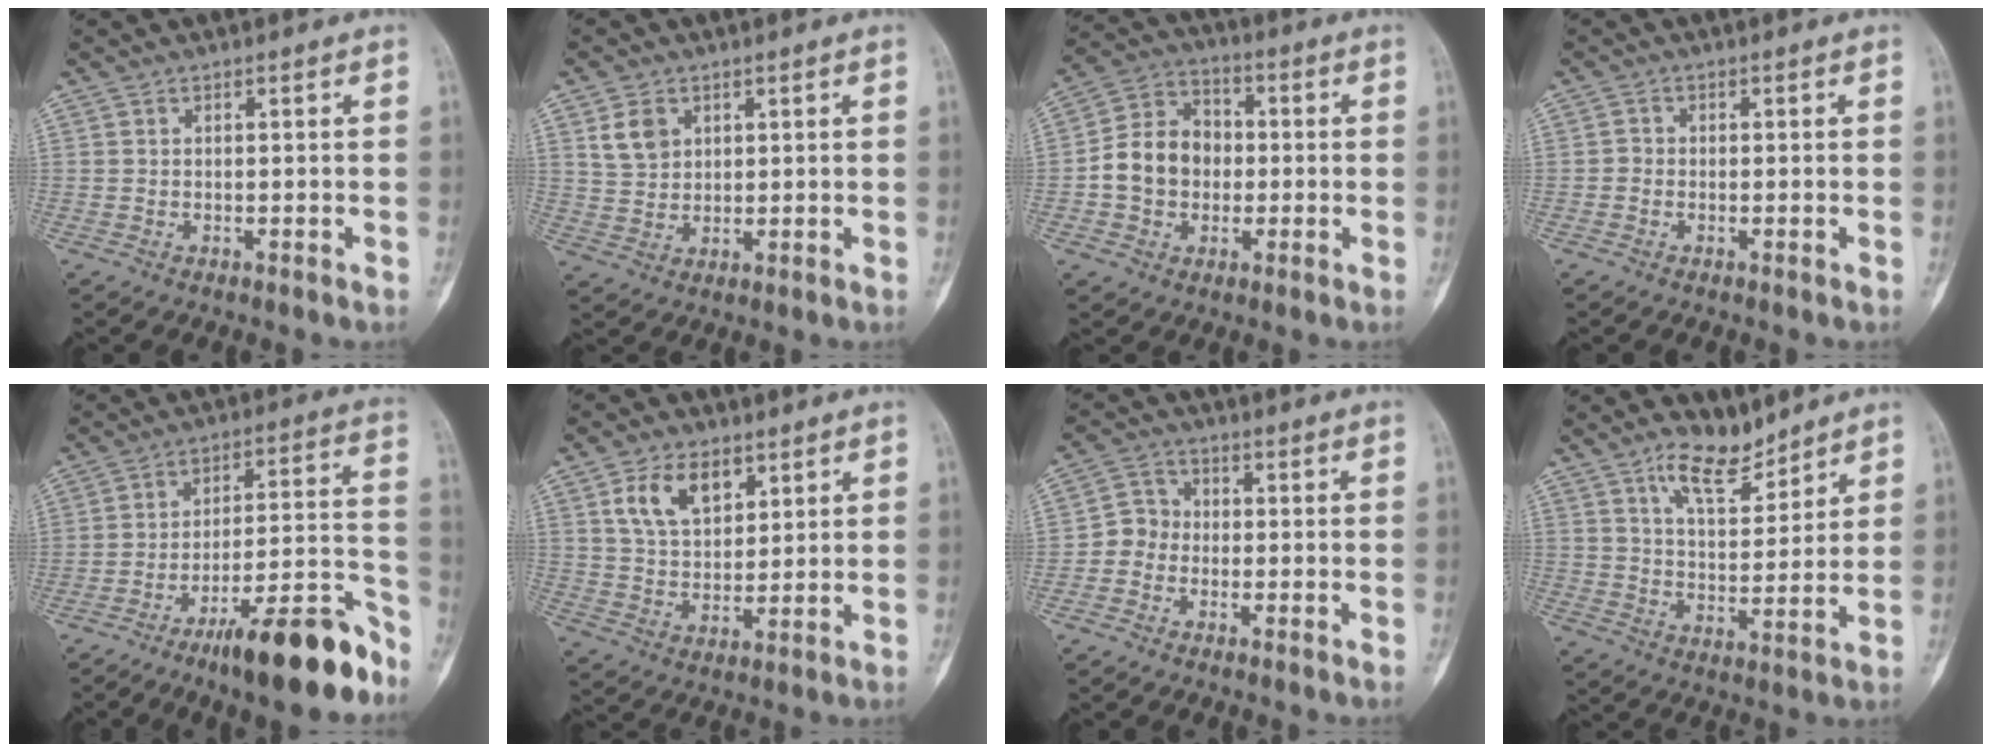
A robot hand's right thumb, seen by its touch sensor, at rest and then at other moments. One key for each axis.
{"total": 5.4, "fx": 2.3, "fy": 4.1, "fz": 2.6, "tx": -0.034, "ty": -0.008, "tz": 0.049}
{"total": 11.4, "fx": -1.1, "fy": 9.4, "fz": 6.4, "tx": -0.087, "ty": 0.033, "tz": -0.029}
{"total": 1.2, "fx": -0.5, "fy": 1.0, "fz": 0.4, "tx": 0.001, "ty": 0.004, "tz": -0.017}
{"total": 18.8, "fx": -12.5, "fy": 4.3, "fz": 13.5, "tx": -0.171, "ty": 0.096, "tz": -0.196}
{"total": 9.7, "fx": 4.6, "fy": 5.9, "fz": 6.2, "tx": -0.087, "ty": -0.019, "tz": 0.089}
{"total": 4.7, "fx": -1.4, "fy": 4.2, "fz": 1.7, "tx": -0.005, "ty": 0.016, "tz": -0.044}
{"total": 9.2, "fx": 6.7, "fy": 3.7, "fz": 5.1, "tx": -0.065, "ty": -0.052, "tz": 0.119}